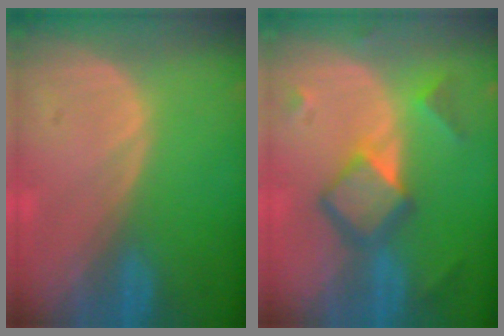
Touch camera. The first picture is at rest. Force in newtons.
{"total": 6.8, "press": 6.8, "slide": 0.5}